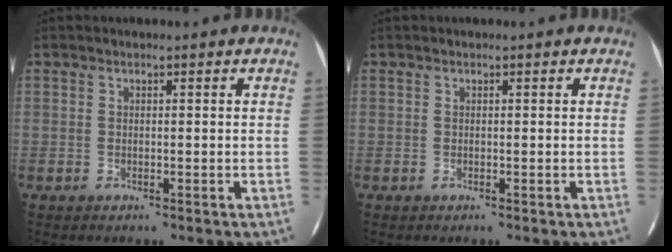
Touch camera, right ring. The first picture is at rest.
{"total": 0.0}